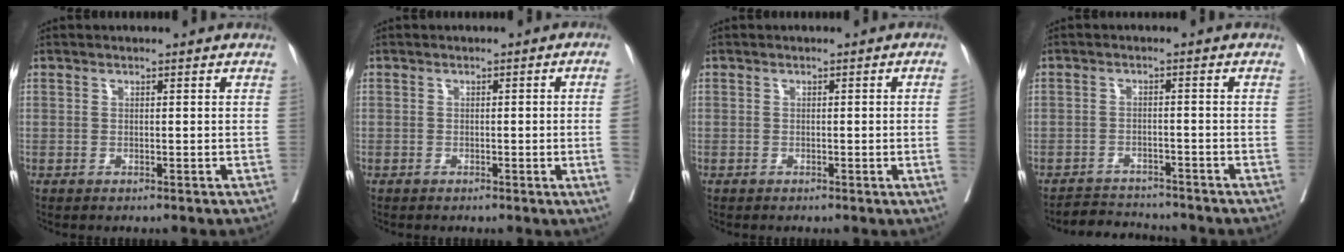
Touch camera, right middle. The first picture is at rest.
{"total": 4.1, "force": [-0.7, -1.3, 3.8], "torque": [-0.051, -0.005, -0.005]}
{"total": 2.3, "force": [-0.3, -0.8, 2.1], "torque": [-0.028, -0.001, 0.000]}
{"total": 4.6, "force": [-4.6, 0.7, -0.4], "torque": [0.001, -0.004, -0.076]}